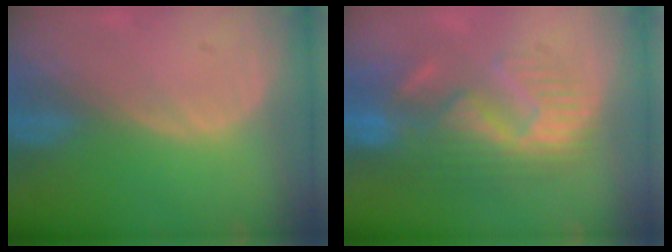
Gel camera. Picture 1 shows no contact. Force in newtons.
{"total": 10.8, "press": 9.8, "slide": 4.5}